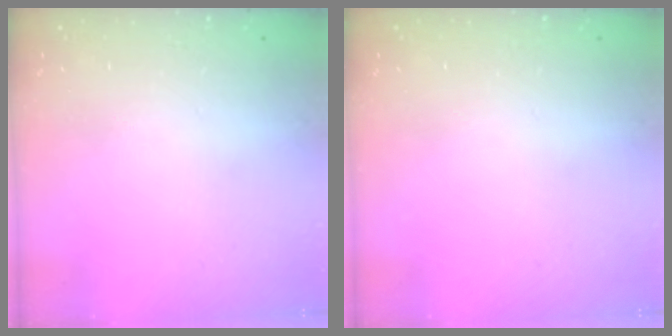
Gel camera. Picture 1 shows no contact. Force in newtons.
{"total": 0.0}